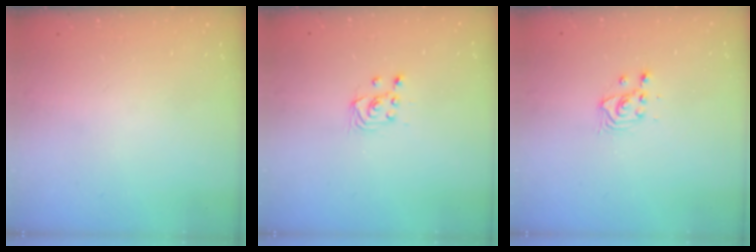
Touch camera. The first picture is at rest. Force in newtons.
{"total": 2.9, "press": 2.7, "slide": 1.0}
{"total": 3.4, "press": 3.4, "slide": 0.4}